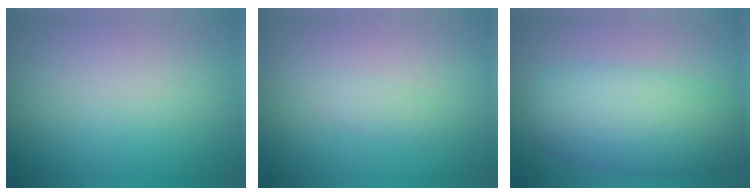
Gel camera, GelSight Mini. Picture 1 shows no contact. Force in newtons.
{"total": 0.8, "press": 0.8, "slide": 0.0}
{"total": 8.3, "press": 8.3, "slide": 0.2}